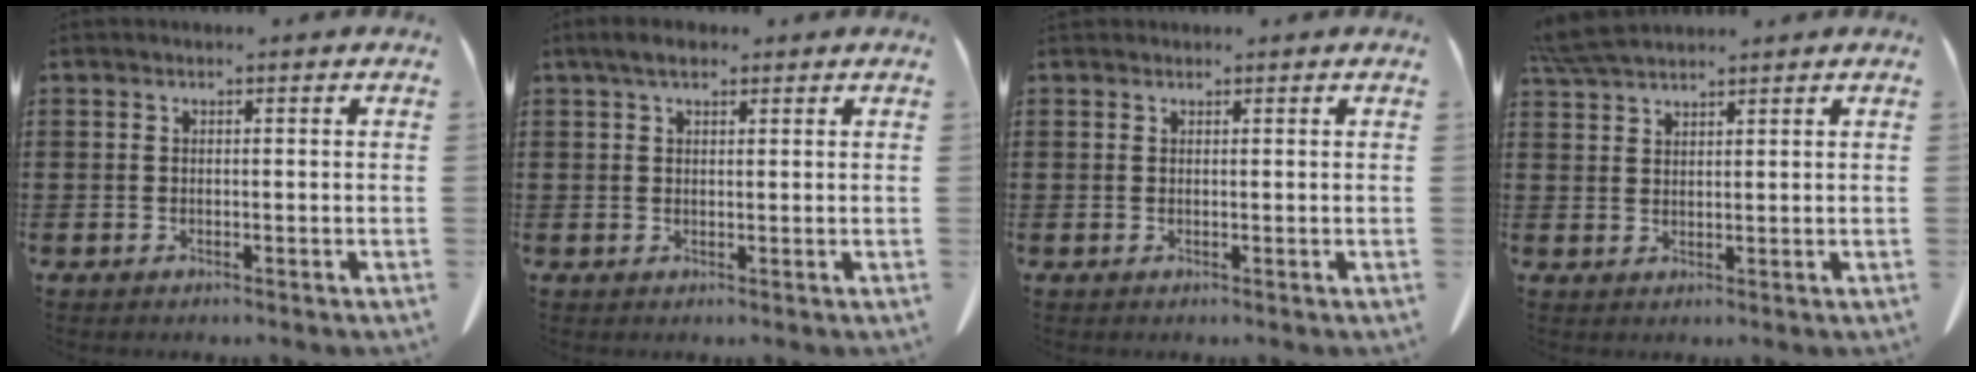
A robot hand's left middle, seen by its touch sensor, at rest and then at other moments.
{"total": 3.1, "force": [2.0, 1.1, 2.1], "torque": [-0.038, 0.002, 0.035]}
{"total": 0.5, "force": [0.5, 0.2, 0.1], "torque": [-0.003, 0.000, 0.011]}
{"total": 5.0, "force": [4.4, 0.7, 2.2], "torque": [-0.055, -0.006, 0.085]}